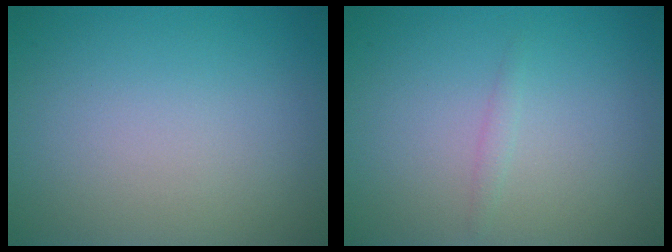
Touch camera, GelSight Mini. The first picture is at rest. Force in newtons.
{"total": 0.6, "press": 0.6, "slide": 0.0}